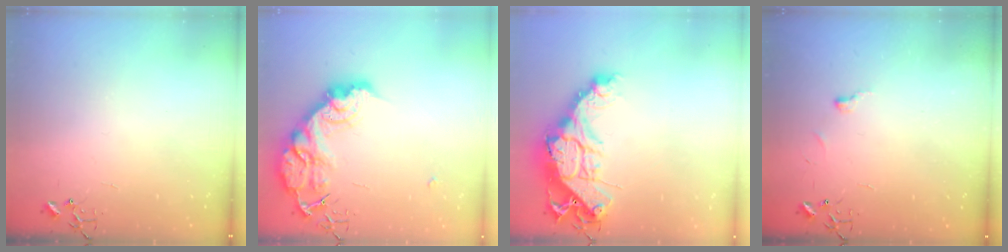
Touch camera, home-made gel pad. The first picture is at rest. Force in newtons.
{"total": 25.5, "press": 25.4, "slide": 2.1}
{"total": 18.5, "press": 18.4, "slide": 2.0}
{"total": 3.8, "press": 3.8, "slide": 0.5}